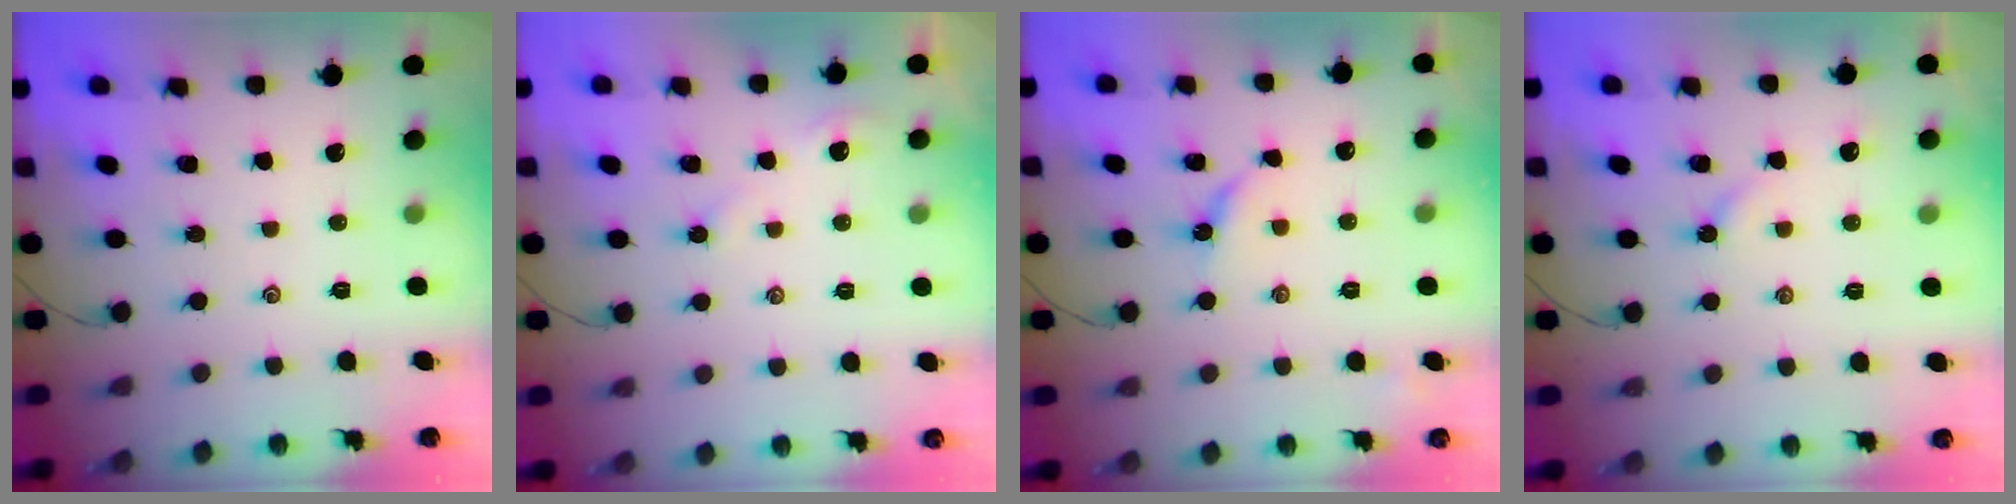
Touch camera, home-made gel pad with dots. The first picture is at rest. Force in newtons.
{"total": 2.8, "press": 2.8, "slide": 0.4}
{"total": 2.7, "press": 2.7, "slide": 0.4}
{"total": 3.2, "press": 3.1, "slide": 0.5}